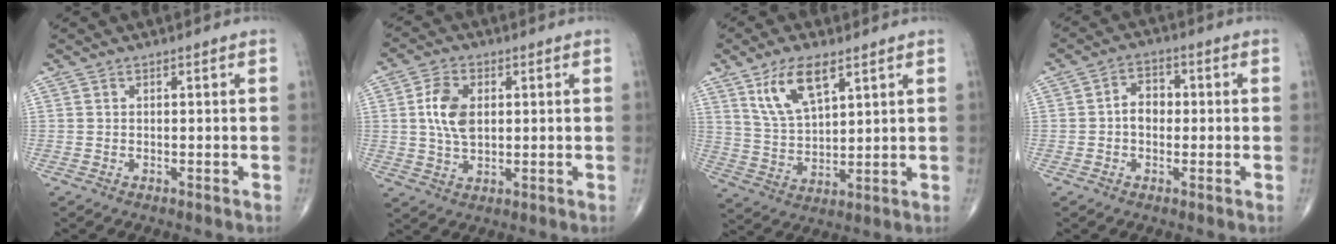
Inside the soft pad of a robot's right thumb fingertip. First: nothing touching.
{"total": 7.6, "force": [1.2, 4.7, 5.8], "torque": [-0.107, -0.001, 0.024]}
{"total": 10.7, "force": [5.8, 4.6, 7.7], "torque": [-0.137, -0.026, 0.120]}
{"total": 4.8, "force": [-0.2, 3.6, 3.1], "torque": [-0.037, 0.018, -0.011]}